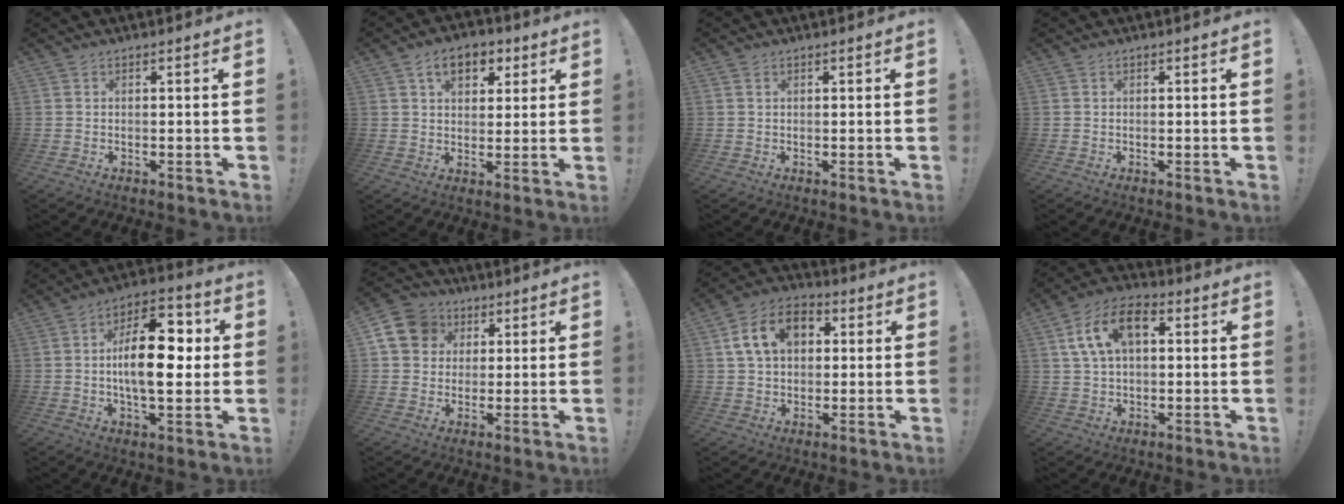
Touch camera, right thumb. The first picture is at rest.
{"total": 9.5, "force": [4.4, 6.3, 5.6], "torque": [-0.070, -0.009, 0.079]}
{"total": 0.9, "force": [0.6, 0.4, 0.6], "torque": [-0.005, -0.003, 0.009]}
{"total": 0.0}
{"total": 18.2, "force": [0.4, 8.8, 15.9], "torque": [-0.245, 0.005, 0.001]}
{"total": 12.2, "force": [4.0, 10.5, 4.8], "torque": [-0.076, -0.009, 0.082]}
{"total": 13.3, "force": [4.0, 9.7, 8.1], "torque": [-0.131, 0.003, 0.081]}
{"total": 13.8, "force": [4.2, 8.5, 10.1], "torque": [-0.185, 0.007, 0.079]}